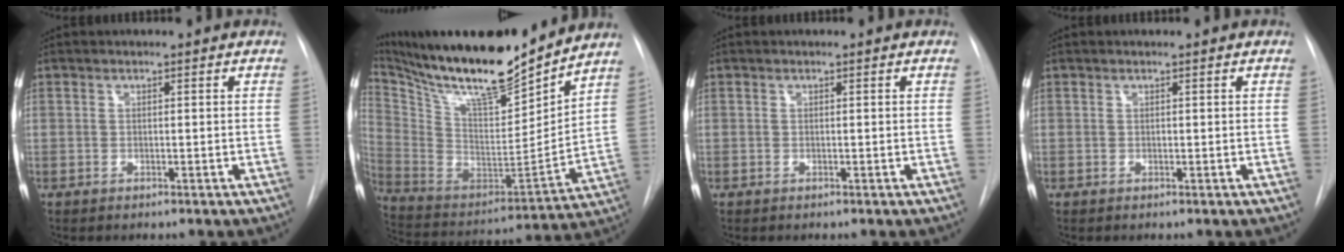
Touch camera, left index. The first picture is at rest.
{"total": 23.6, "force": [20.4, 3.2, 11.4], "torque": [-0.233, -0.022, 0.350]}
{"total": 0.0}
{"total": 0.0}